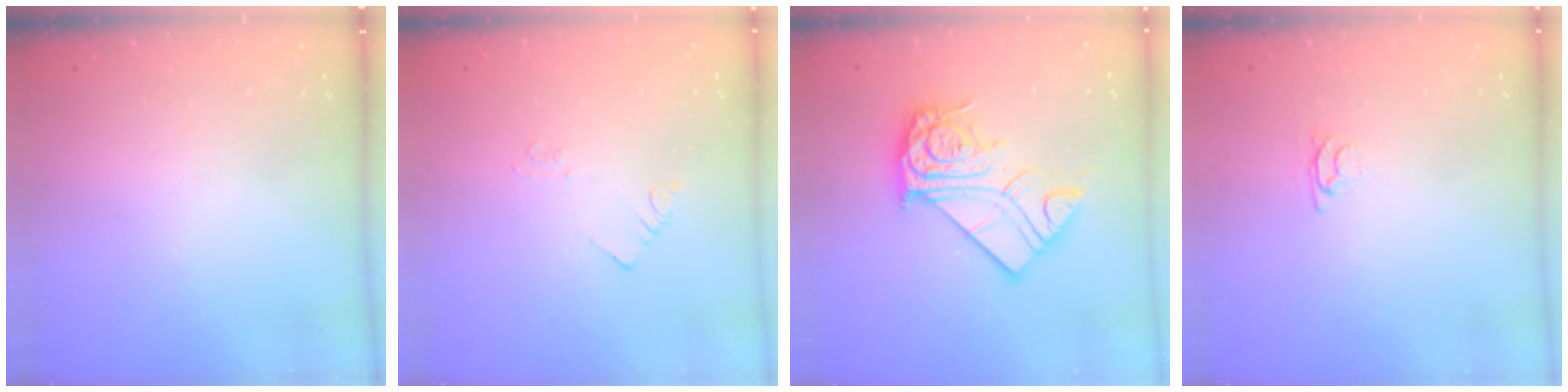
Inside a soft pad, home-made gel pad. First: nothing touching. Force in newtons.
{"total": 2.1, "press": 2.1, "slide": 0.3}
{"total": 17.4, "press": 17.3, "slide": 1.7}
{"total": 3.1, "press": 3.0, "slide": 0.4}